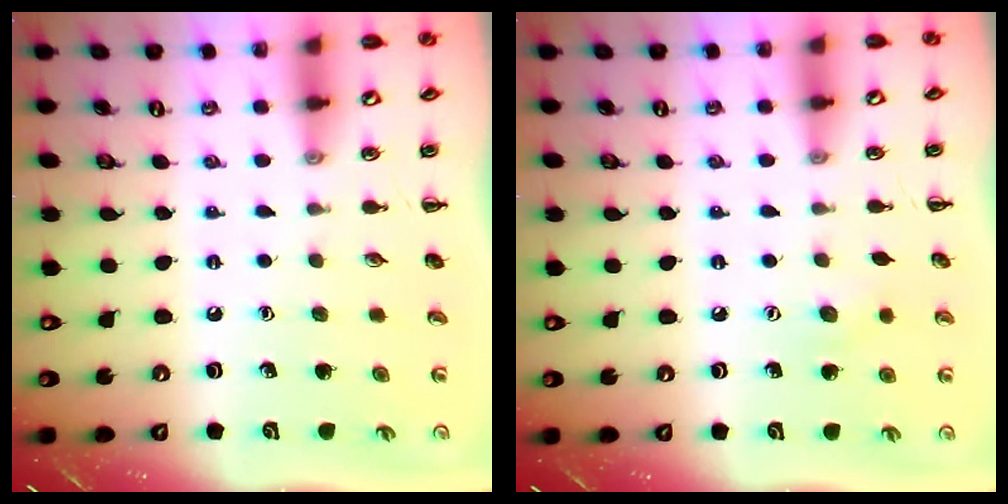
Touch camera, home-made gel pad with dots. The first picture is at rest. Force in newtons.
{"total": 5.8, "press": 5.6, "slide": 1.4}